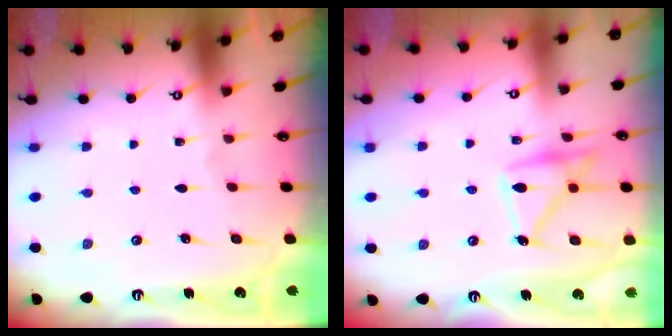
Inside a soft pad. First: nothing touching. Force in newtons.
{"total": 16.9, "press": 16.9, "slide": 0.8}